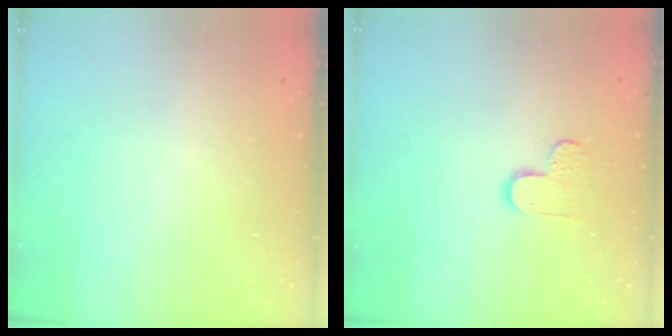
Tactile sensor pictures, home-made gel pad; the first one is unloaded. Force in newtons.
{"total": 4.9, "press": 4.9, "slide": 0.2}